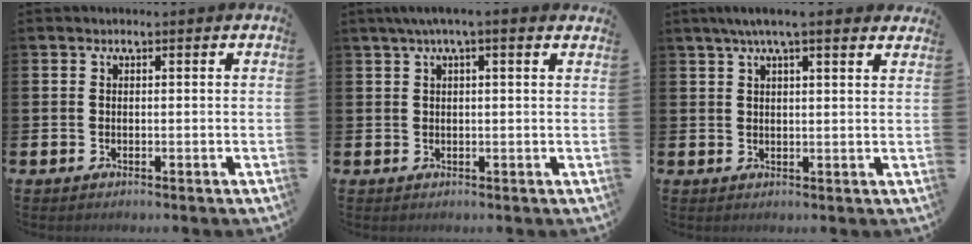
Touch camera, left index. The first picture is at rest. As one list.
[{"total": 2.8, "force": [2.0, 0.2, 2.0], "torque": [-0.038, 0.003, 0.034]}, {"total": 4.7, "force": [3.9, 0.5, 2.7], "torque": [-0.049, -0.006, 0.066]}]